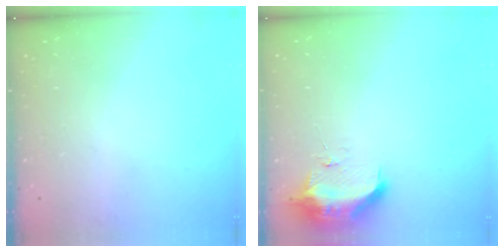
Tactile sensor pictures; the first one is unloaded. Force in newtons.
{"total": 10.0, "press": 10.0, "slide": 0.4}